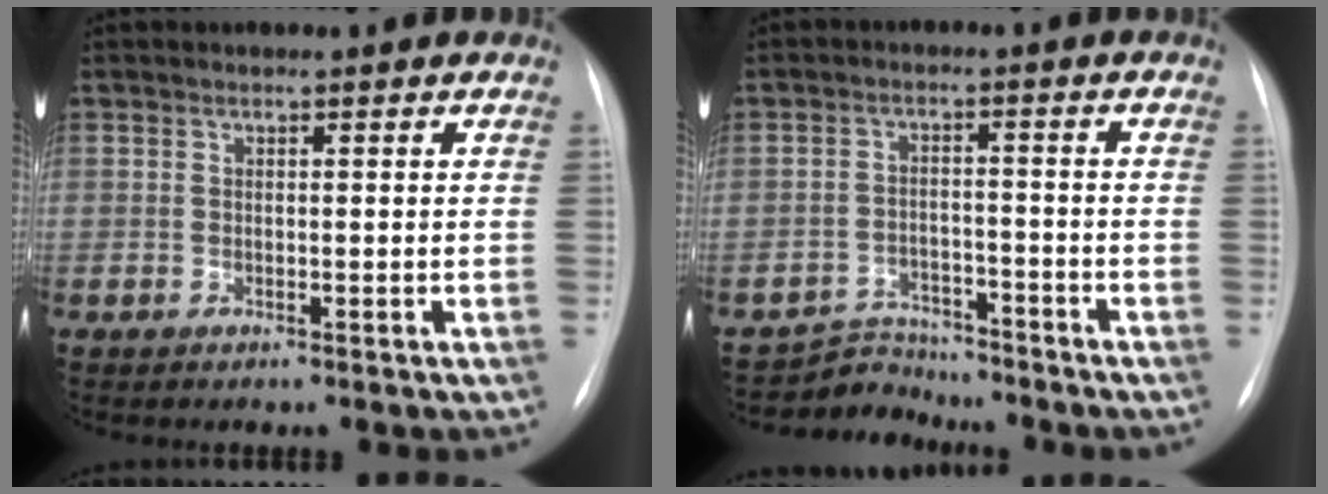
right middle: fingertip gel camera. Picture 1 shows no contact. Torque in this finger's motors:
{"motor_torque": [0.07, -0.06, -0.02, -0.03]}